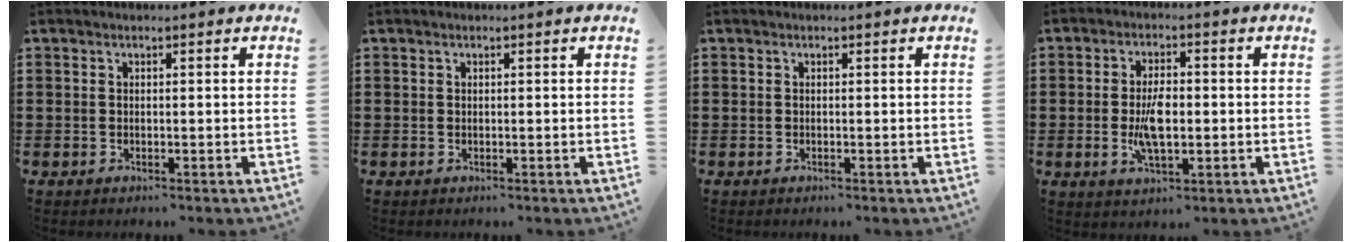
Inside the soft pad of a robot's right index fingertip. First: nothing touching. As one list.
[{"total": 0.0}, {"total": 0.0}, {"total": 6.0, "force": [-0.6, 2.6, 5.4], "torque": [-0.117, -0.003, -0.016]}]